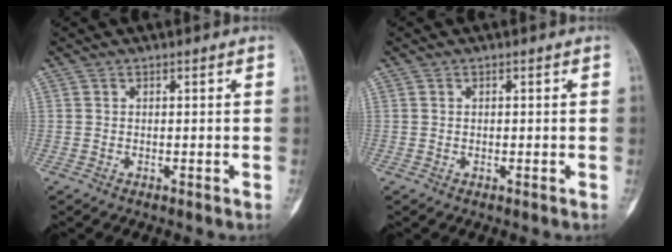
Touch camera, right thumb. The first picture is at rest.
{"total": 0.5, "force": [0.1, 0.4, 0.3], "torque": [-0.008, 0.001, 0.003]}